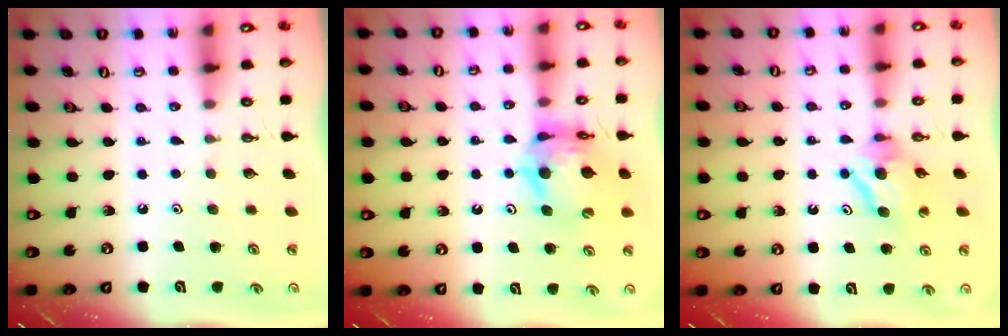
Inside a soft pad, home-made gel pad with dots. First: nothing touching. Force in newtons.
{"total": 12.3, "press": 12.3, "slide": 1.4}
{"total": 7.5, "press": 7.5, "slide": 0.2}